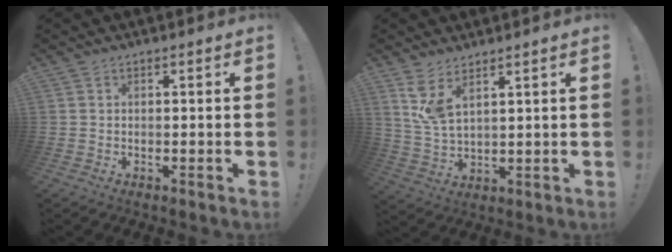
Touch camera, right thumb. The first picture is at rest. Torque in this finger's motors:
{"motor_torque": [0.12, 0.22, 0.47, 0.01, 0.12]}